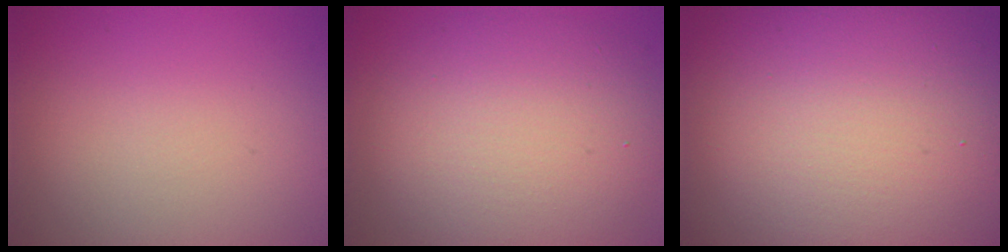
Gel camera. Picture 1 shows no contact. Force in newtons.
{"total": 9.5, "press": 9.5, "slide": 0.3}
{"total": 21.0, "press": 21.0, "slide": 1.1}